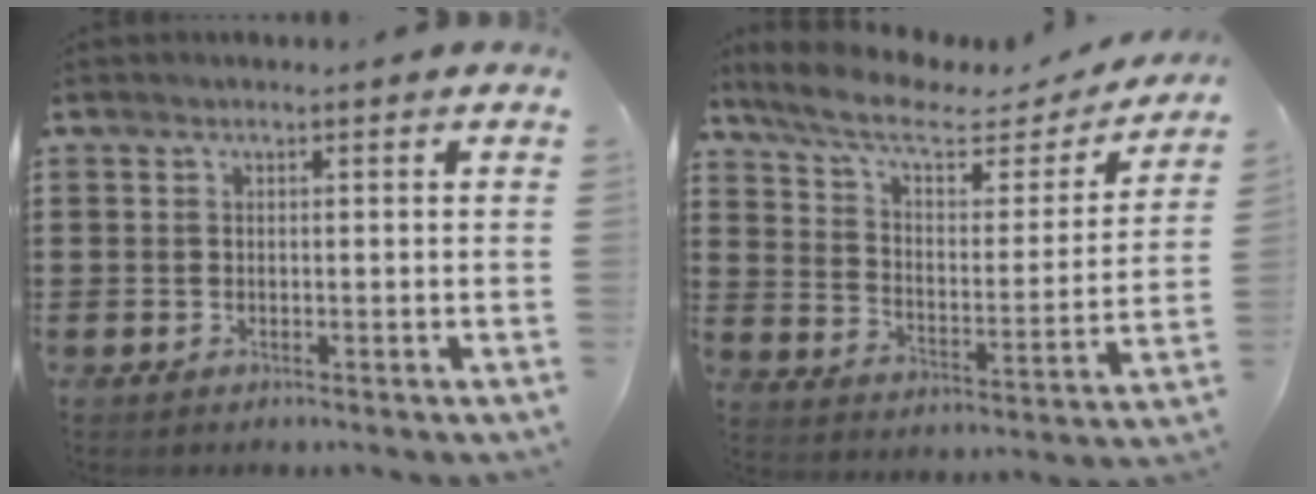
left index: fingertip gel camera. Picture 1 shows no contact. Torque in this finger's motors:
{"motor_torque": [0.98, -1.16, 0.08, 0.01]}